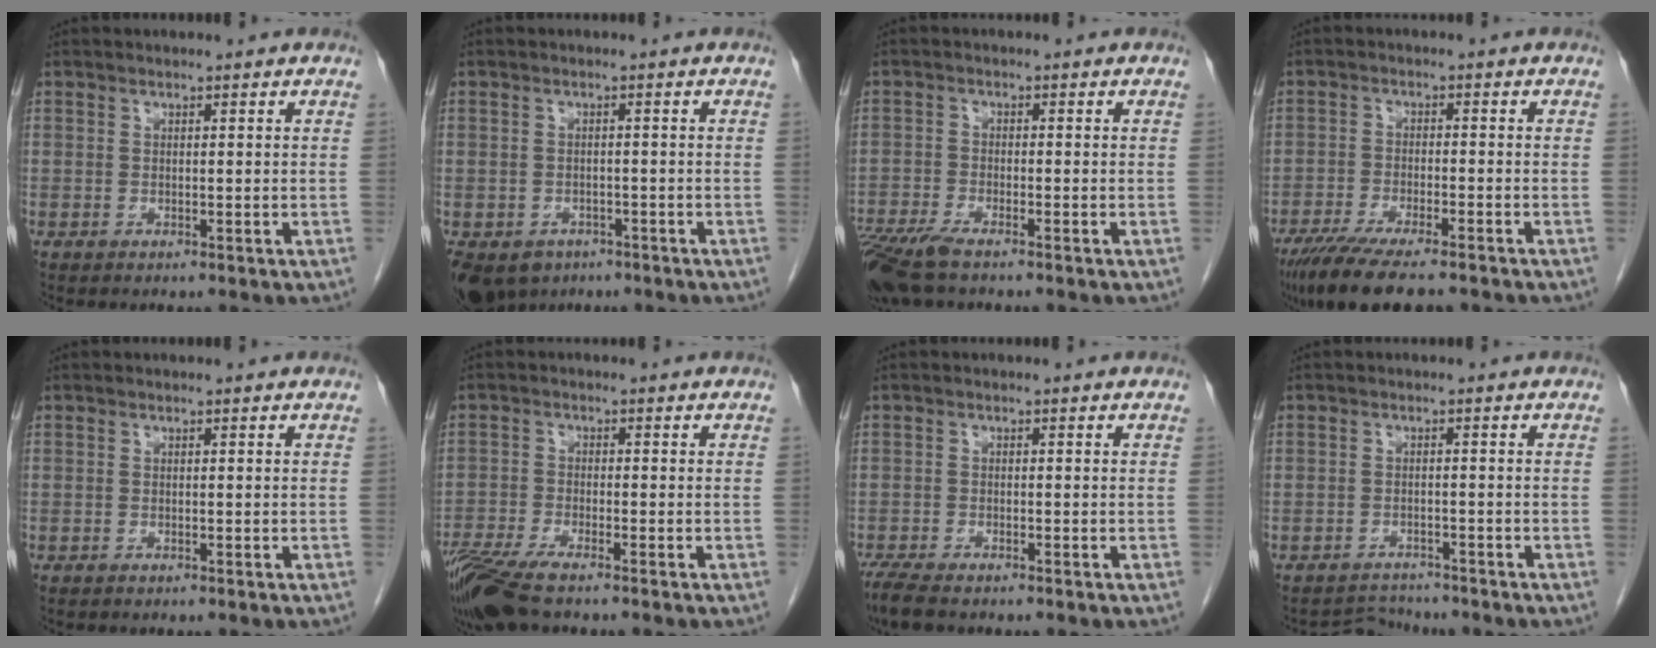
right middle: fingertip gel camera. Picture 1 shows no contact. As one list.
[{"total": 10.6, "force": [-5.8, 8.1, 3.7], "torque": [-0.107, -0.009, -0.076]}, {"total": 7.8, "force": [-5.9, 1.8, 4.8], "torque": [-0.095, -0.018, -0.110]}, {"total": 11.7, "force": [-9.3, 2.0, 6.8], "torque": [-0.109, -0.024, -0.149]}, {"total": 0.0}, {"total": 9.1, "force": [-6.9, 1.5, 5.6], "torque": [-0.110, -0.020, -0.128]}, {"total": 4.4, "force": [-3.6, 1.0, 2.3], "torque": [-0.050, -0.014, -0.063]}, {"total": 2.9, "force": [-2.5, 0.4, -1.3], "torque": [0.022, -0.003, -0.040]}]